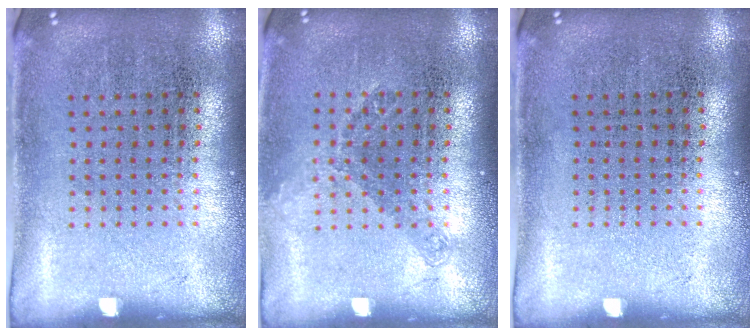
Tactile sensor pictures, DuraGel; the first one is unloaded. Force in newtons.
{"total": 1.2, "press": 0.9, "slide": 0.8}
{"total": 0.0}